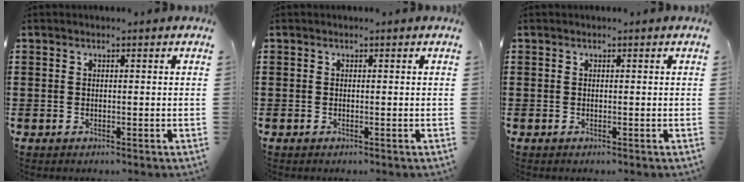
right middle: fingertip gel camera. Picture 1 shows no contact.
{"total": 0.0}
{"total": 0.0}